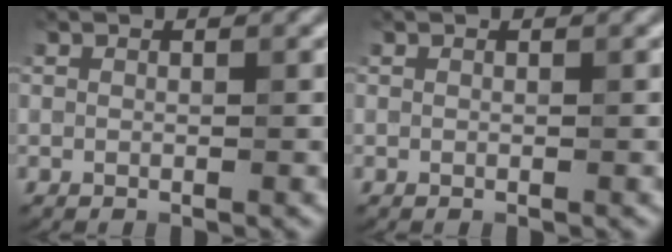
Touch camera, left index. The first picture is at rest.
{"total": 0.0}